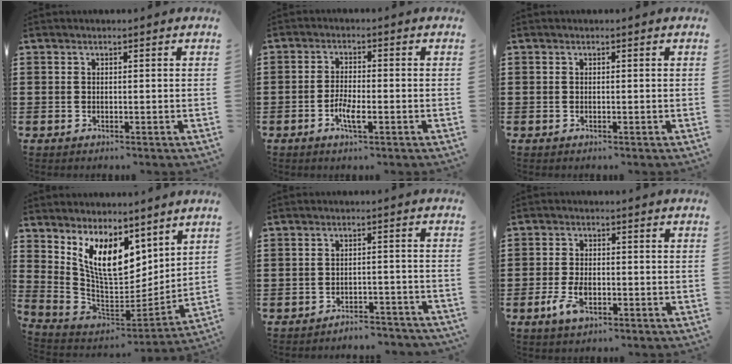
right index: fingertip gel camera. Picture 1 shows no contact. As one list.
[{"total": 3.5, "force": [-1.5, 0.9, 3.0], "torque": [-0.062, -0.002, -0.030]}, {"total": 0.0}, {"total": 10.3, "force": [6.0, 4.9, 6.8], "torque": [-0.147, -0.029, 0.115]}, {"total": 3.3, "force": [-3.3, 0.3, 0.3], "torque": [-0.011, 0.001, -0.069]}, {"total": 4.5, "force": [-1.7, 2.2, 3.5], "torque": [-0.080, -0.004, -0.034]}]